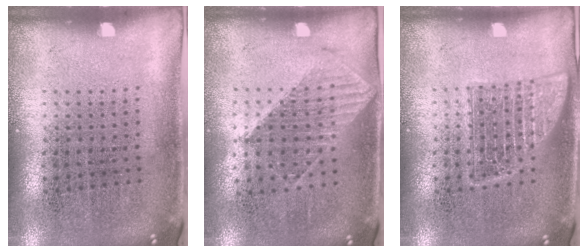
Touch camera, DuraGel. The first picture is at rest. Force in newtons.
{"total": 1.1, "press": 1.0, "slide": 0.3}
{"total": 2.6, "press": 2.5, "slide": 0.4}